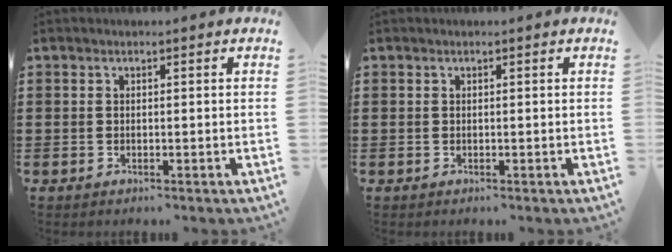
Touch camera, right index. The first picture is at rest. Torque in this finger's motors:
{"motor_torque": [-0.04, 0.03, 0.00, -0.01]}